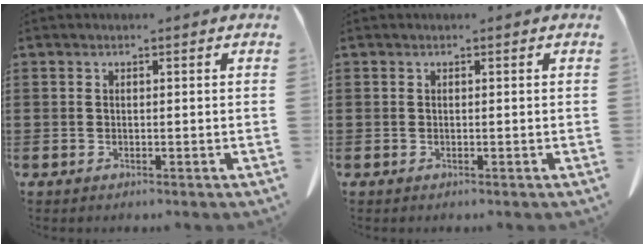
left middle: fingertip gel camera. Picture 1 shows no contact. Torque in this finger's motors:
{"motor_torque": [-0.07, 0.00, 0.00, 0.00]}